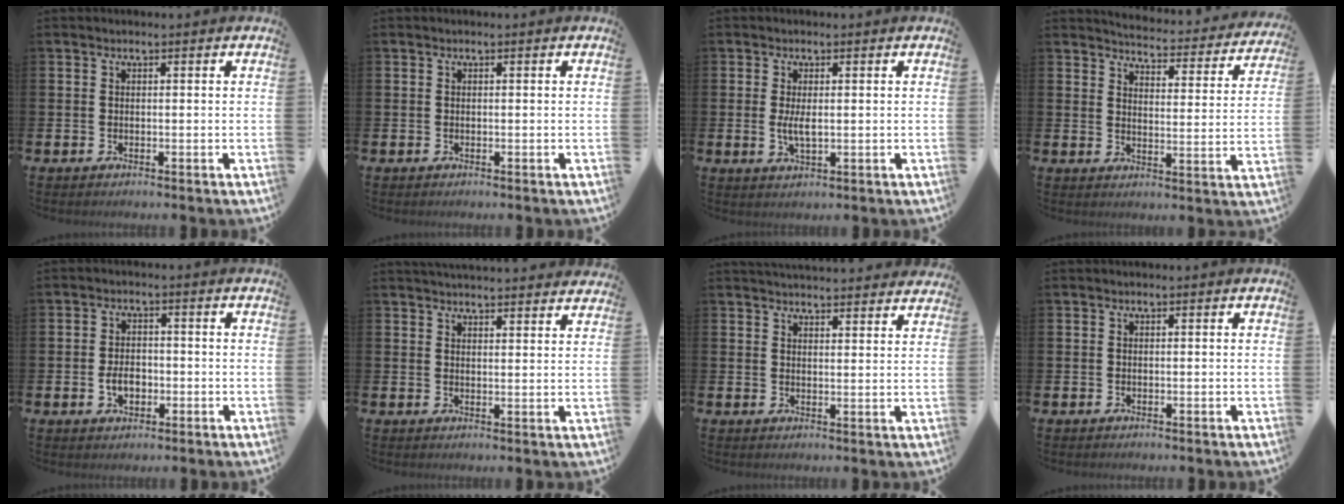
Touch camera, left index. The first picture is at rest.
{"total": 0.0}
{"total": 2.7, "force": [0.2, 1.0, 2.5], "torque": [-0.040, -0.002, 0.000]}
{"total": 4.6, "force": [4.5, 0.3, 0.4], "torque": [-0.027, -0.040, 0.075]}
{"total": 3.2, "force": [-0.9, 2.2, 2.1], "torque": [-0.025, -0.004, -0.022]}
{"total": 3.6, "force": [3.6, 0.1, 0.1], "torque": [-0.006, -0.020, 0.066]}
{"total": 3.9, "force": [3.9, 0.2, 0.0], "torque": [-0.005, -0.023, 0.071]}
{"total": 0.0}